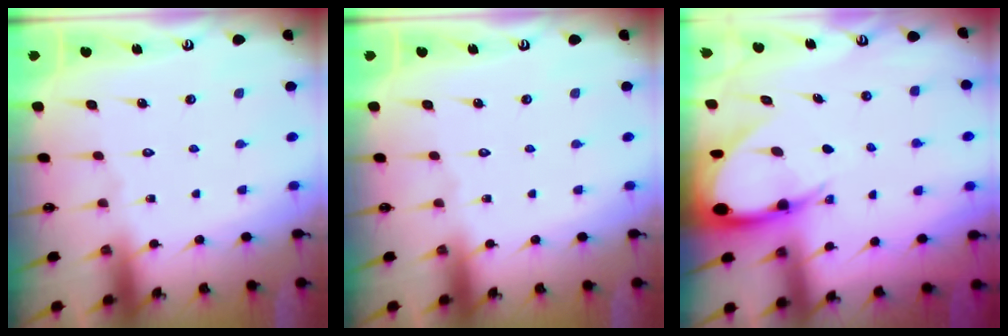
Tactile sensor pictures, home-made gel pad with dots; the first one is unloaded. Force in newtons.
{"total": 0.0}
{"total": 7.4, "press": 7.3, "slide": 0.8}